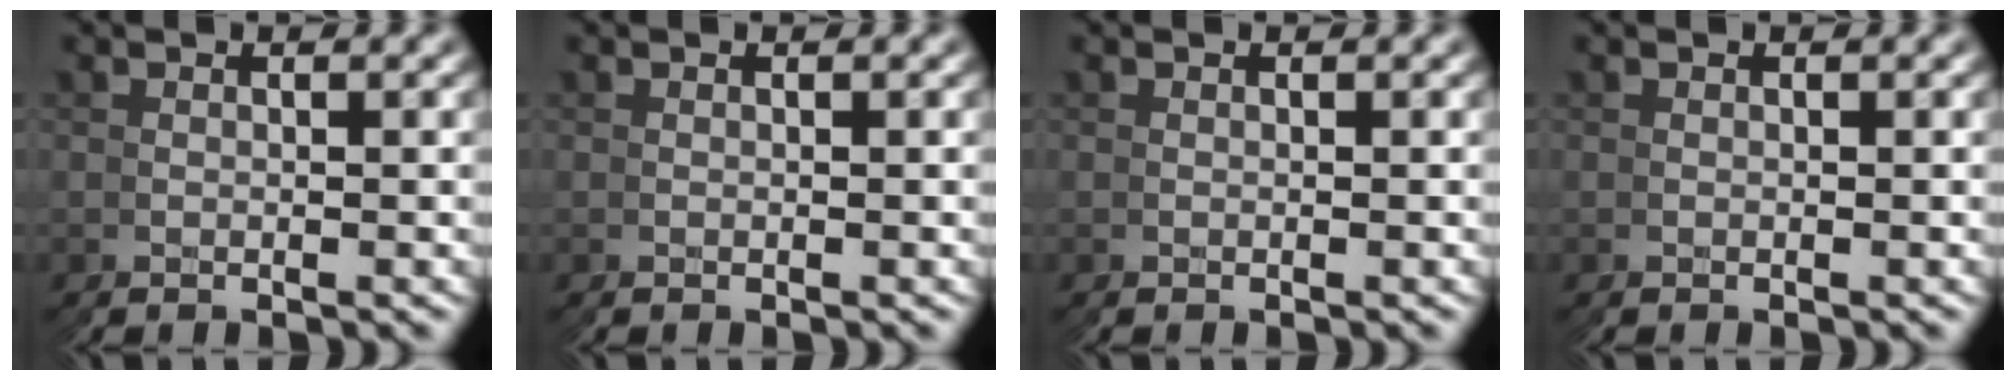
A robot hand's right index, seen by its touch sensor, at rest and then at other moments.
{"total": 0.0}
{"total": 0.0}
{"total": 0.0}